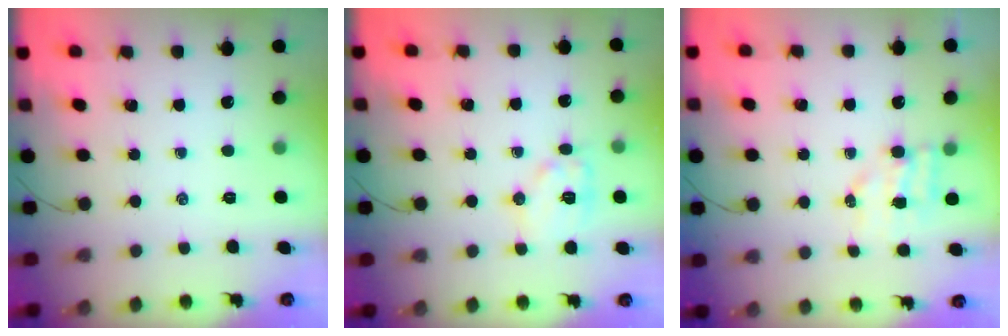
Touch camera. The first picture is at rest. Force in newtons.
{"total": 9.4, "press": 9.4, "slide": 0.4}
{"total": 4.9, "press": 4.8, "slide": 0.8}